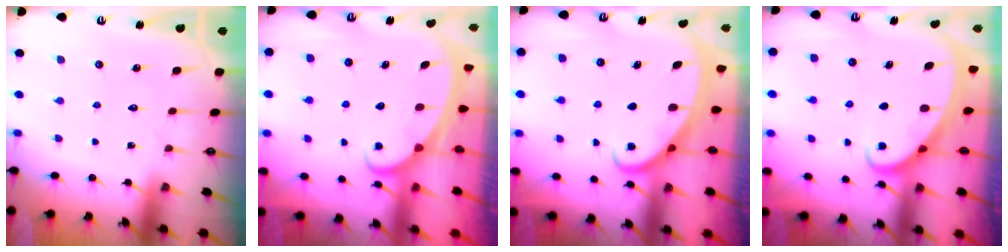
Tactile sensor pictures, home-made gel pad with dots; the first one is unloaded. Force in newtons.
{"total": 2.4, "press": 2.4, "slide": 0.3}
{"total": 2.6, "press": 2.6, "slide": 0.4}
{"total": 2.0, "press": 2.0, "slide": 0.4}